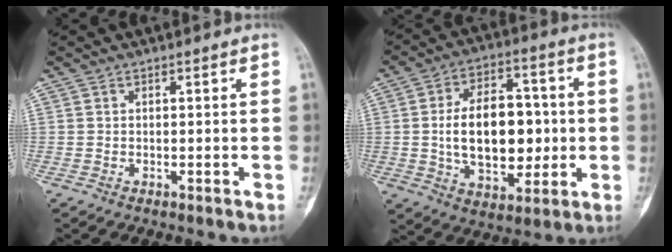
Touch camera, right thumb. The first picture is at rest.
{"total": 17.1, "force": [-0.3, 10.5, 13.6], "torque": [-0.184, 0.016, 0.003]}